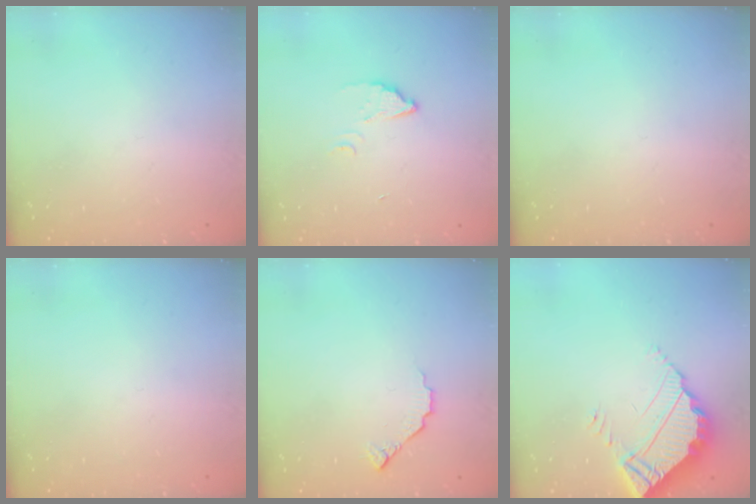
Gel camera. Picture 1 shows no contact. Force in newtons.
{"total": 3.5, "press": 3.4, "slide": 0.3}
{"total": 0.0}
{"total": 0.0}
{"total": 4.4, "press": 4.3, "slide": 0.5}
{"total": 5.7, "press": 5.7, "slide": 0.5}